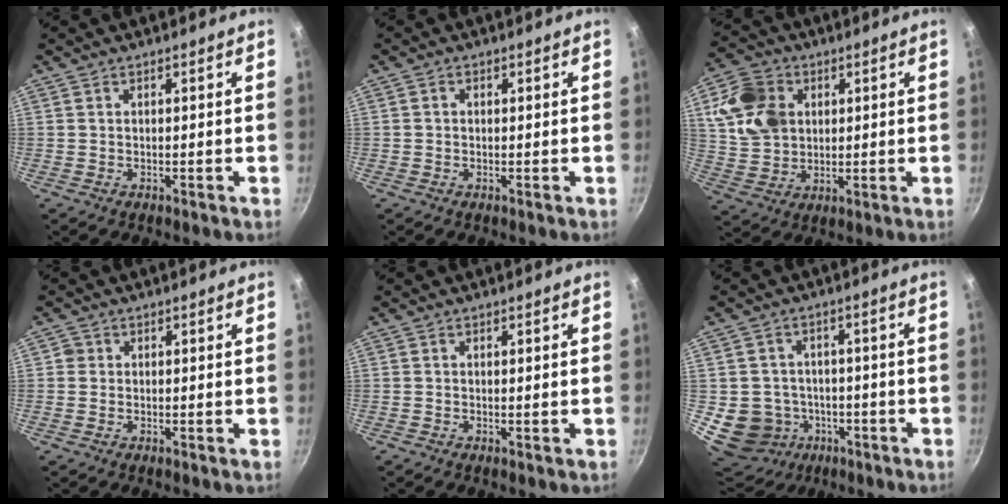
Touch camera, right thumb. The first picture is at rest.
{"total": 0.8, "force": [0.0, 0.7, 0.3], "torque": [-0.005, 0.005, 0.001]}
{"total": 12.2, "force": [3.3, 9.5, 6.9], "torque": [-0.109, -0.002, 0.064]}
{"total": 1.3, "force": [0.0, 1.3, 0.3], "torque": [0.002, 0.002, -0.004]}
{"total": 0.0}
{"total": 12.4, "force": [-3.0, 11.4, 3.6], "torque": [-0.046, 0.039, -0.025]}